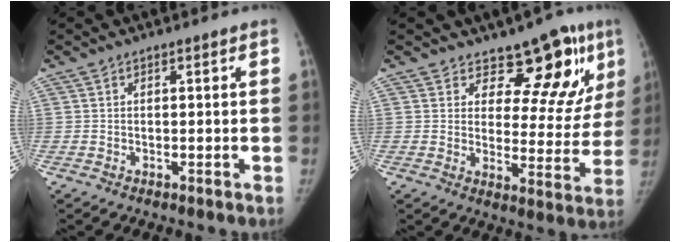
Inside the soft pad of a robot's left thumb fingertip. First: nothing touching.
{"total": 13.8, "force": [9.0, 7.0, 7.7], "torque": [-0.036, -0.059, 0.114]}